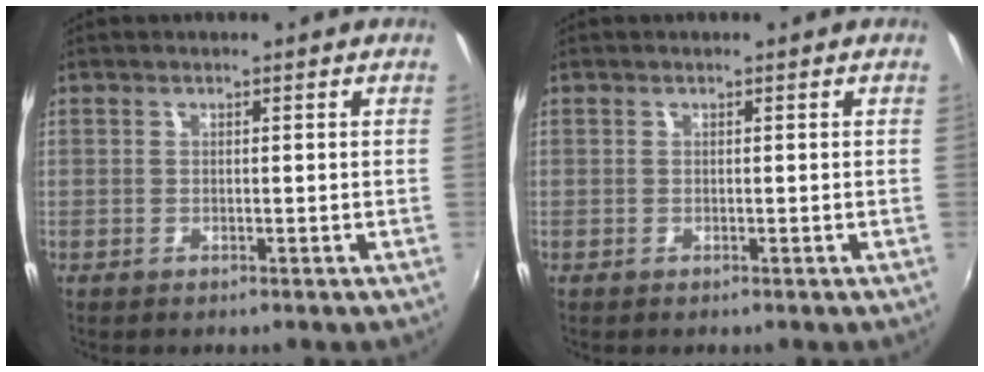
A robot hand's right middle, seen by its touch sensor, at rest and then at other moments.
{"total": 0.0}